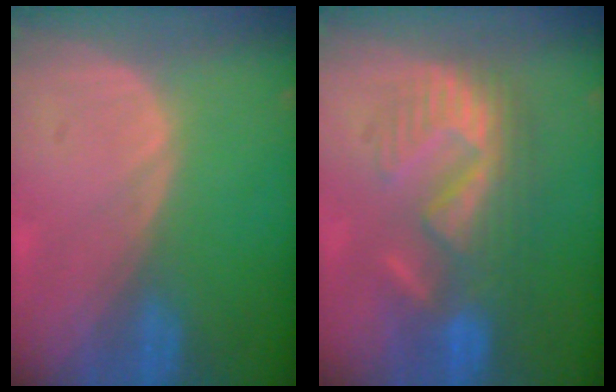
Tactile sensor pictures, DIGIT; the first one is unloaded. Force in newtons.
{"total": 8.7, "press": 8.6, "slide": 1.4}